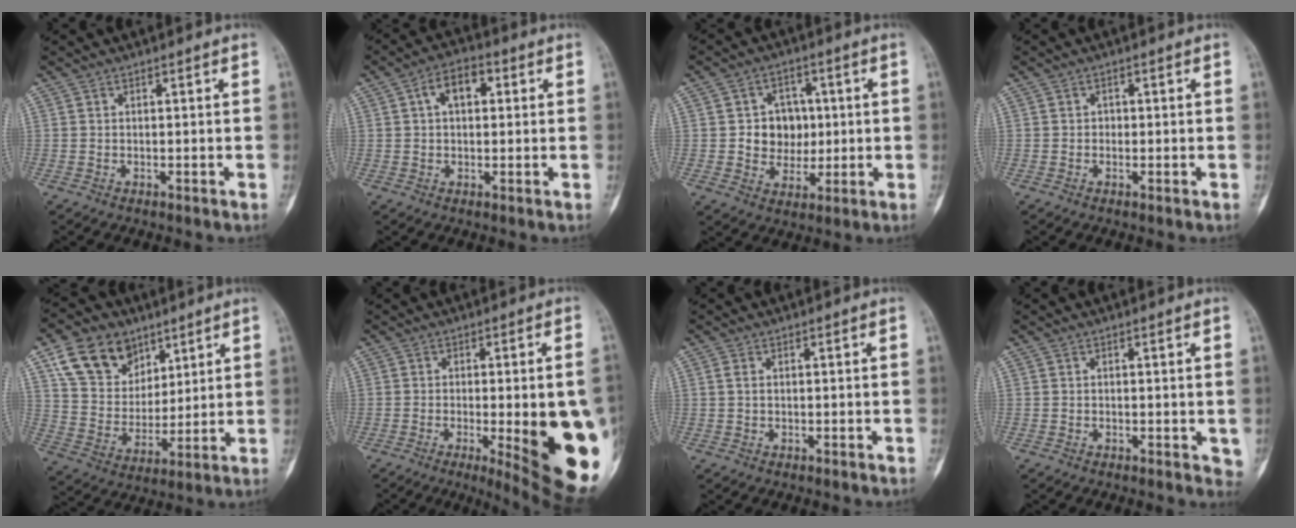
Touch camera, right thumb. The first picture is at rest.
{"total": 6.6, "force": [1.6, 3.9, 5.0], "torque": [-0.076, 0.016, 0.020]}
{"total": 8.4, "force": [0.7, 7.3, 4.1], "torque": [-0.017, 0.005, 0.014]}
{"total": 0.8, "force": [-0.1, 0.8, 0.2], "torque": [0.007, 0.004, -0.005]}
{"total": 15.0, "force": [8.4, 10.7, 6.2], "torque": [-0.082, -0.029, 0.162]}
{"total": 21.7, "force": [-5.3, 5.6, 20.3], "torque": [-0.193, -0.011, -0.046]}
{"total": 1.1, "force": [0.2, 0.7, 0.9], "torque": [-0.021, 0.001, 0.004]}
{"total": 1.7, "force": [0.0, 1.0, 1.4], "torque": [-0.008, -0.003, -0.001]}